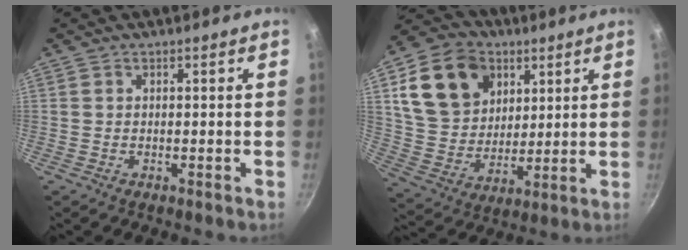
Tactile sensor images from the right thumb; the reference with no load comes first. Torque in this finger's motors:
{"motor_torque": [-1.27, 1.55, 0.82, 0.99, 0.13]}